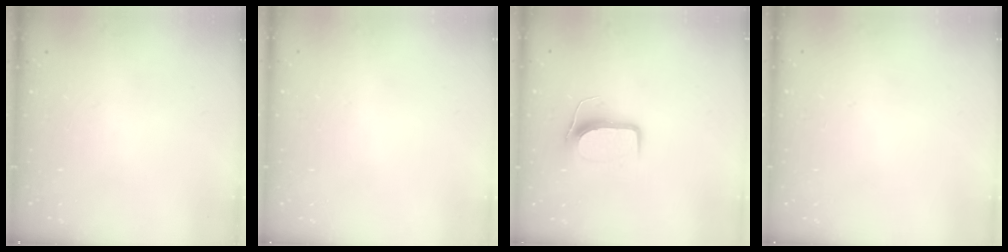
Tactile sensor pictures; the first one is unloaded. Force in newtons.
{"total": 0.0}
{"total": 8.7, "press": 8.7, "slide": 0.7}
{"total": 0.0}